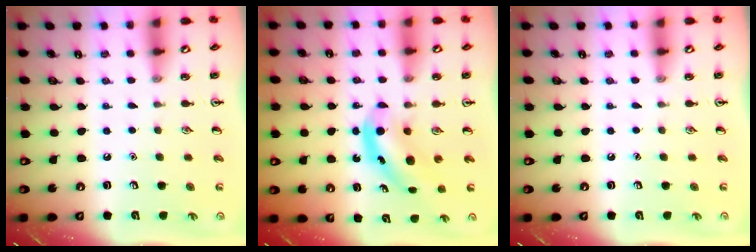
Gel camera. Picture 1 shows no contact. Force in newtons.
{"total": 5.9, "press": 5.9, "slide": 0.8}
{"total": 0.0}